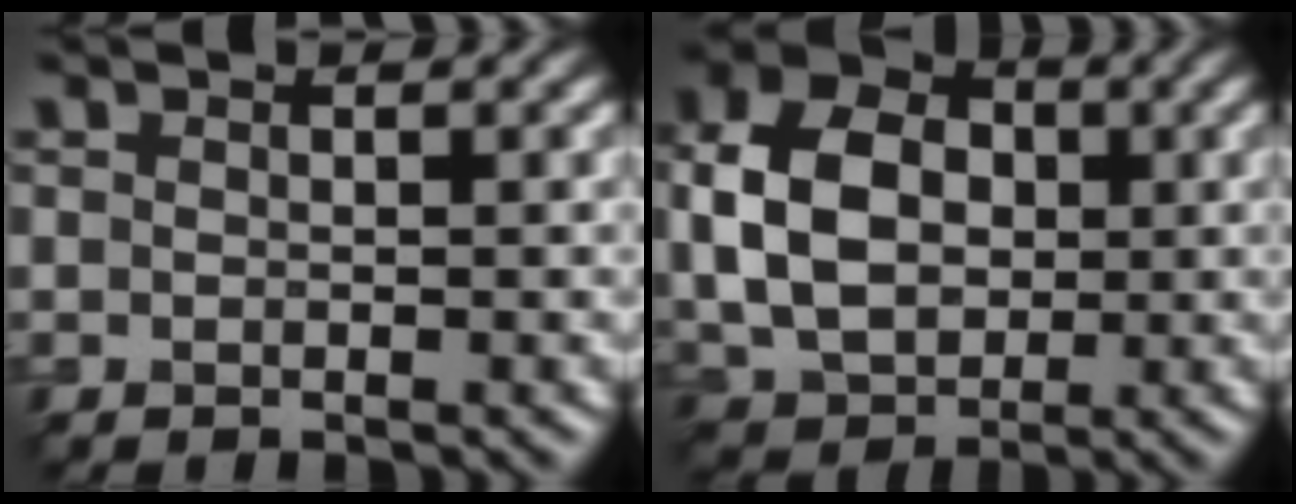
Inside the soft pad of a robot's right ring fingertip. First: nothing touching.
{"total": 8.9, "force": [0.6, 6.7, 5.8], "torque": [-0.131, 0.009, 0.007]}